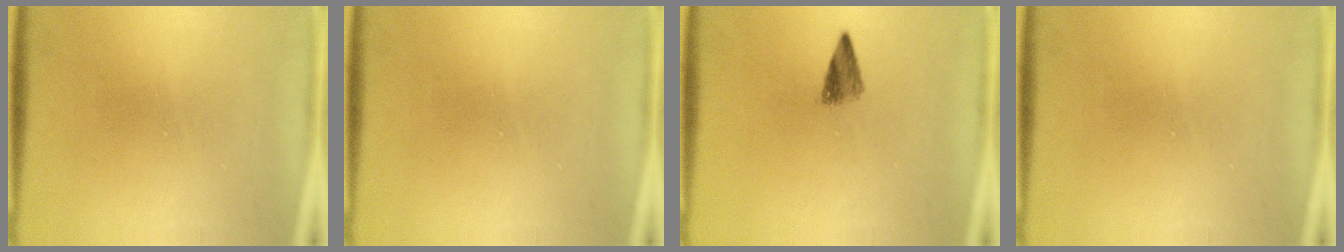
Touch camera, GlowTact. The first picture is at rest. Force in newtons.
{"total": 0.0}
{"total": 2.7}
{"total": 0.0}